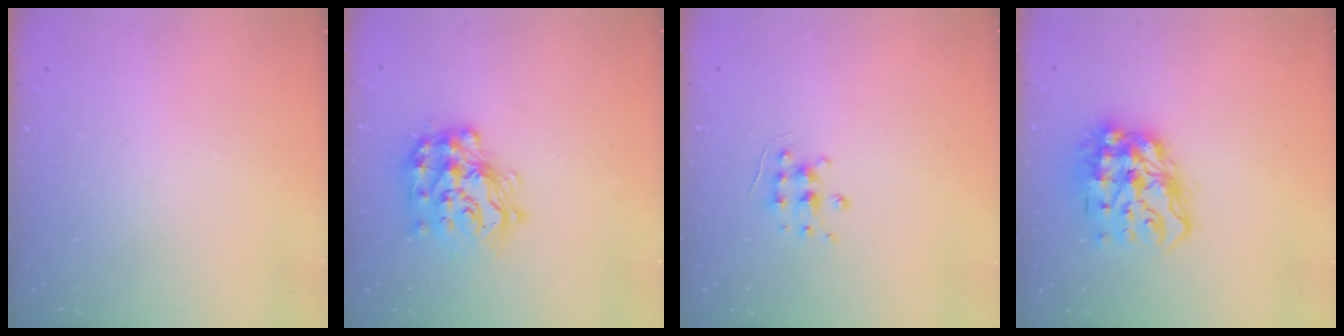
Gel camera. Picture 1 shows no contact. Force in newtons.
{"total": 17.9, "press": 17.8, "slide": 1.2}
{"total": 5.7, "press": 5.7, "slide": 0.5}
{"total": 14.9, "press": 14.8, "slide": 1.5}